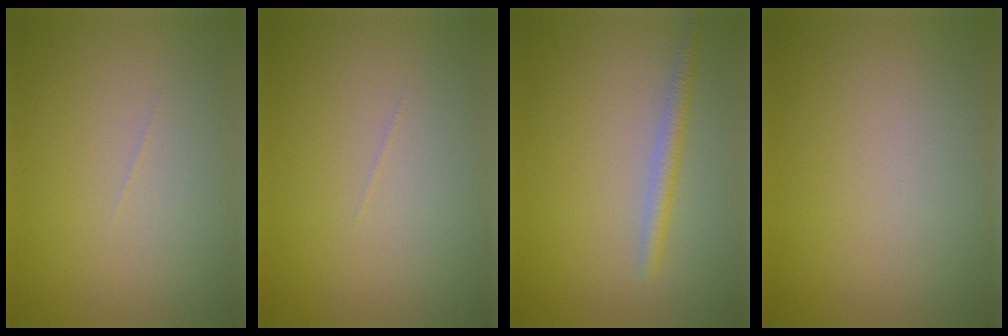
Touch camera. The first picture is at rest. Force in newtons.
{"total": 0.0}
{"total": 1.9, "press": 1.9, "slide": 0.0}
{"total": 0.0}